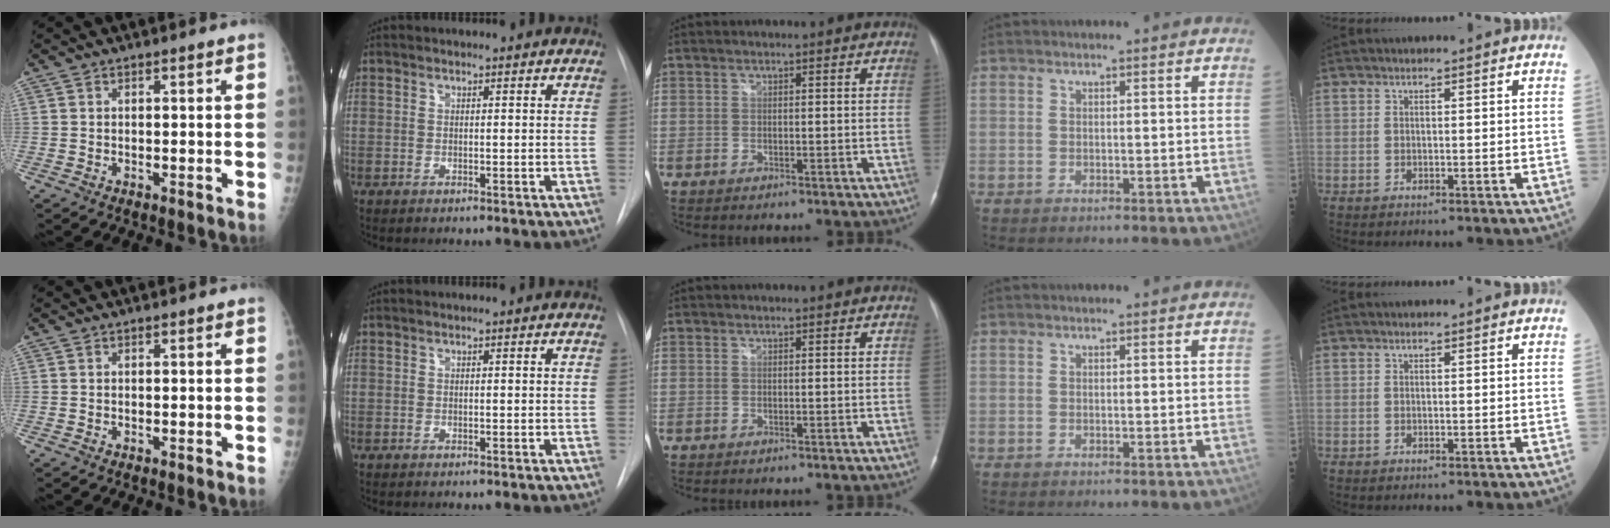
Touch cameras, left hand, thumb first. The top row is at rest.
{}